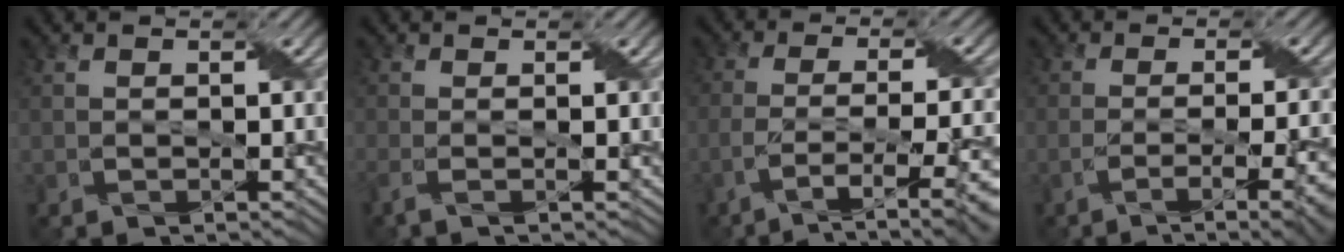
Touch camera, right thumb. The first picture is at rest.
{"total": 1.6, "force": [-0.5, 0.3, 1.4], "torque": [-0.027, -0.003, -0.019]}
{"total": 10.3, "force": [-3.8, 3.3, 9.0], "torque": [-0.163, -0.012, -0.055]}
{"total": 8.5, "force": [-3.7, 2.2, 7.3], "torque": [-0.097, -0.007, -0.052]}